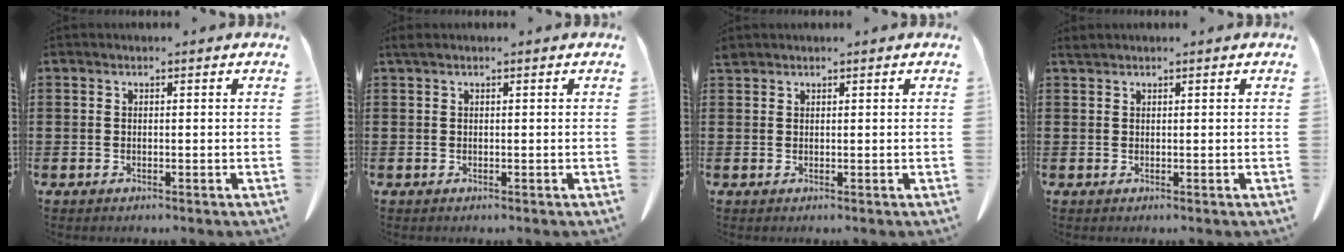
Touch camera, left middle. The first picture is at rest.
{"total": 0.7, "force": [0.3, 0.1, 0.6], "torque": [-0.012, 0.003, 0.006]}
{"total": 0.9, "force": [0.9, 0.2, 0.1], "torque": [-0.005, 0.000, 0.018]}
{"total": 0.6, "force": [0.6, 0.0, 0.1], "torque": [-0.005, -0.001, 0.013]}